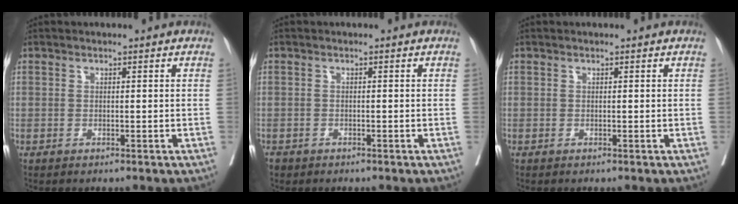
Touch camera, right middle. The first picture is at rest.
{"total": 1.8, "force": [-1.5, 1.0, 0.5], "torque": [-0.017, -0.004, -0.024]}
{"total": 0.0}